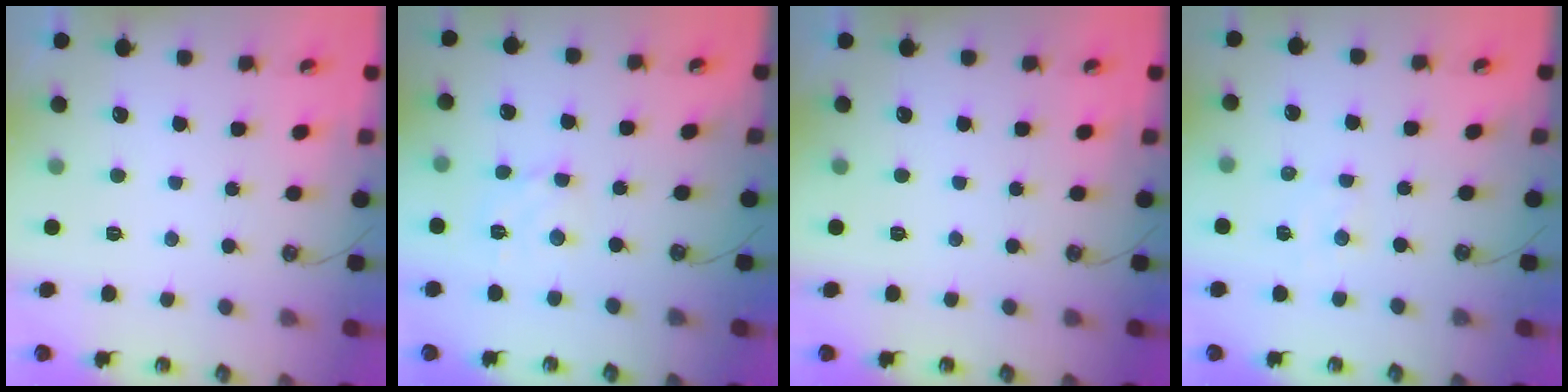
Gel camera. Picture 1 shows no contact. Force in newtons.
{"total": 3.1, "press": 3.0, "slide": 0.7}
{"total": 0.0}
{"total": 5.1, "press": 5.0, "slide": 0.4}